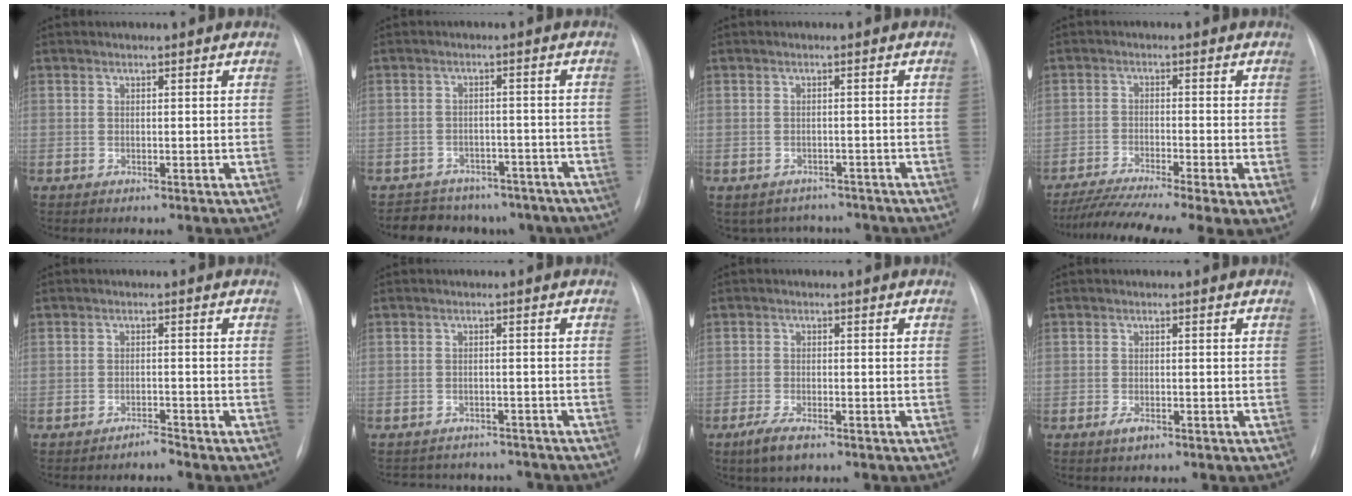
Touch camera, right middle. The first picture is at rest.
{"total": 11.6, "force": [-9.6, 6.1, 2.3], "torque": [-0.024, 0.020, -0.105]}
{"total": 6.1, "force": [-5.3, 3.0, 0.2], "torque": [0.004, 0.014, -0.062]}
{"total": 13.6, "force": [-9.0, 2.2, 9.9], "torque": [-0.169, -0.020, -0.145]}
{"total": 1.4, "force": [-1.4, -0.2, 0.0], "torque": [0.007, -0.003, -0.020]}
{"total": 9.0, "force": [-8.4, 3.0, 1.0], "torque": [-0.016, 0.019, -0.098]}
{"total": 4.1, "force": [-2.7, 1.1, 2.8], "torque": [-0.066, -0.008, -0.047]}
{"total": 1.6, "force": [-1.0, 0.7, 1.1], "torque": [-0.024, -0.001, -0.015]}